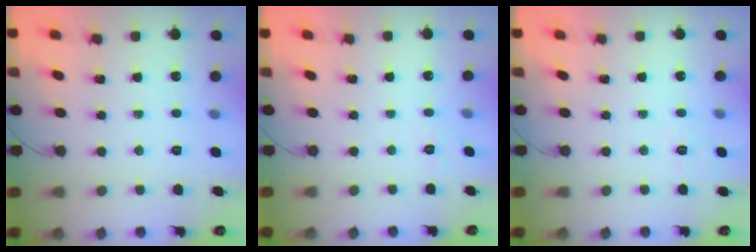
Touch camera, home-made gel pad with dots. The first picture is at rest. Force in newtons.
{"total": 7.3, "press": 7.0, "slide": 2.0}
{"total": 6.5, "press": 6.3, "slide": 1.7}